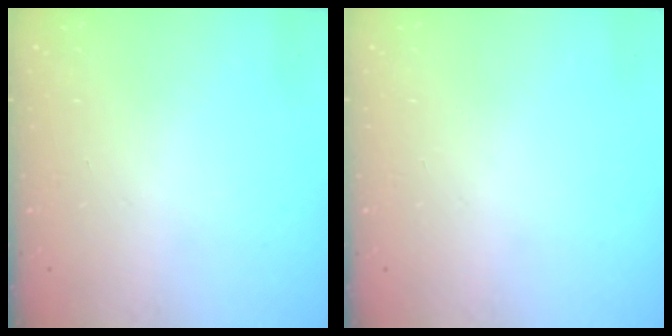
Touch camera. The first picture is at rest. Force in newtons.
{"total": 0.0}